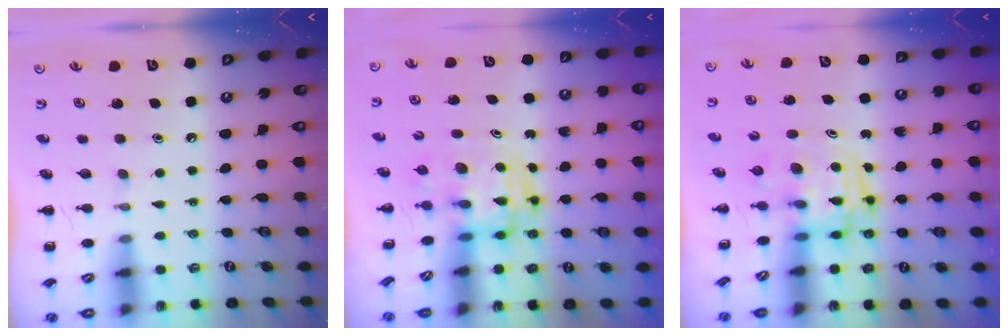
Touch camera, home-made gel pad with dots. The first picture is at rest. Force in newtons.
{"total": 3.3, "press": 3.3, "slide": 0.6}
{"total": 3.2, "press": 3.1, "slide": 0.5}